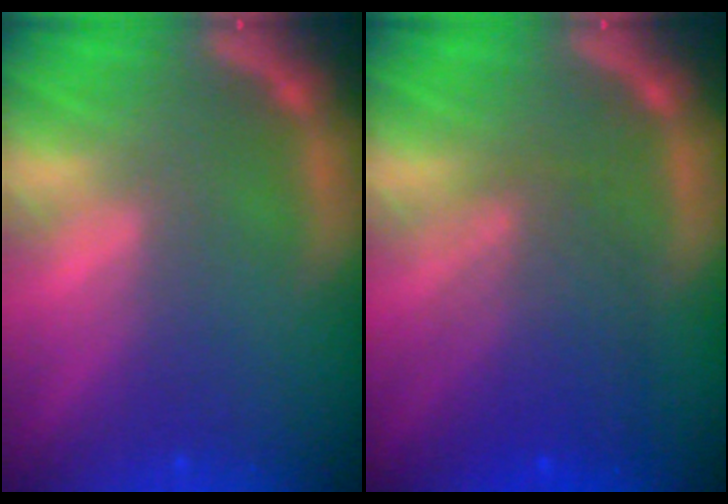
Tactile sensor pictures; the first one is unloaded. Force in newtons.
{"total": 5.6}